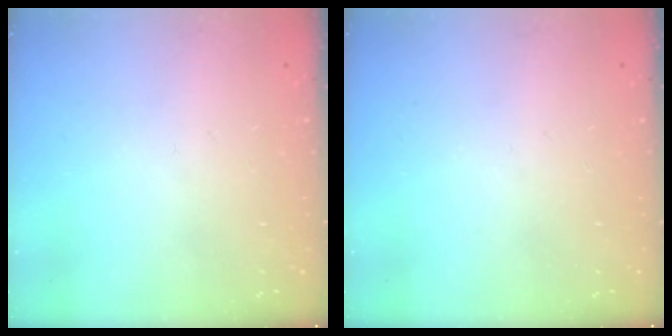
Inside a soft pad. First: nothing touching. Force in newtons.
{"total": 0.0}